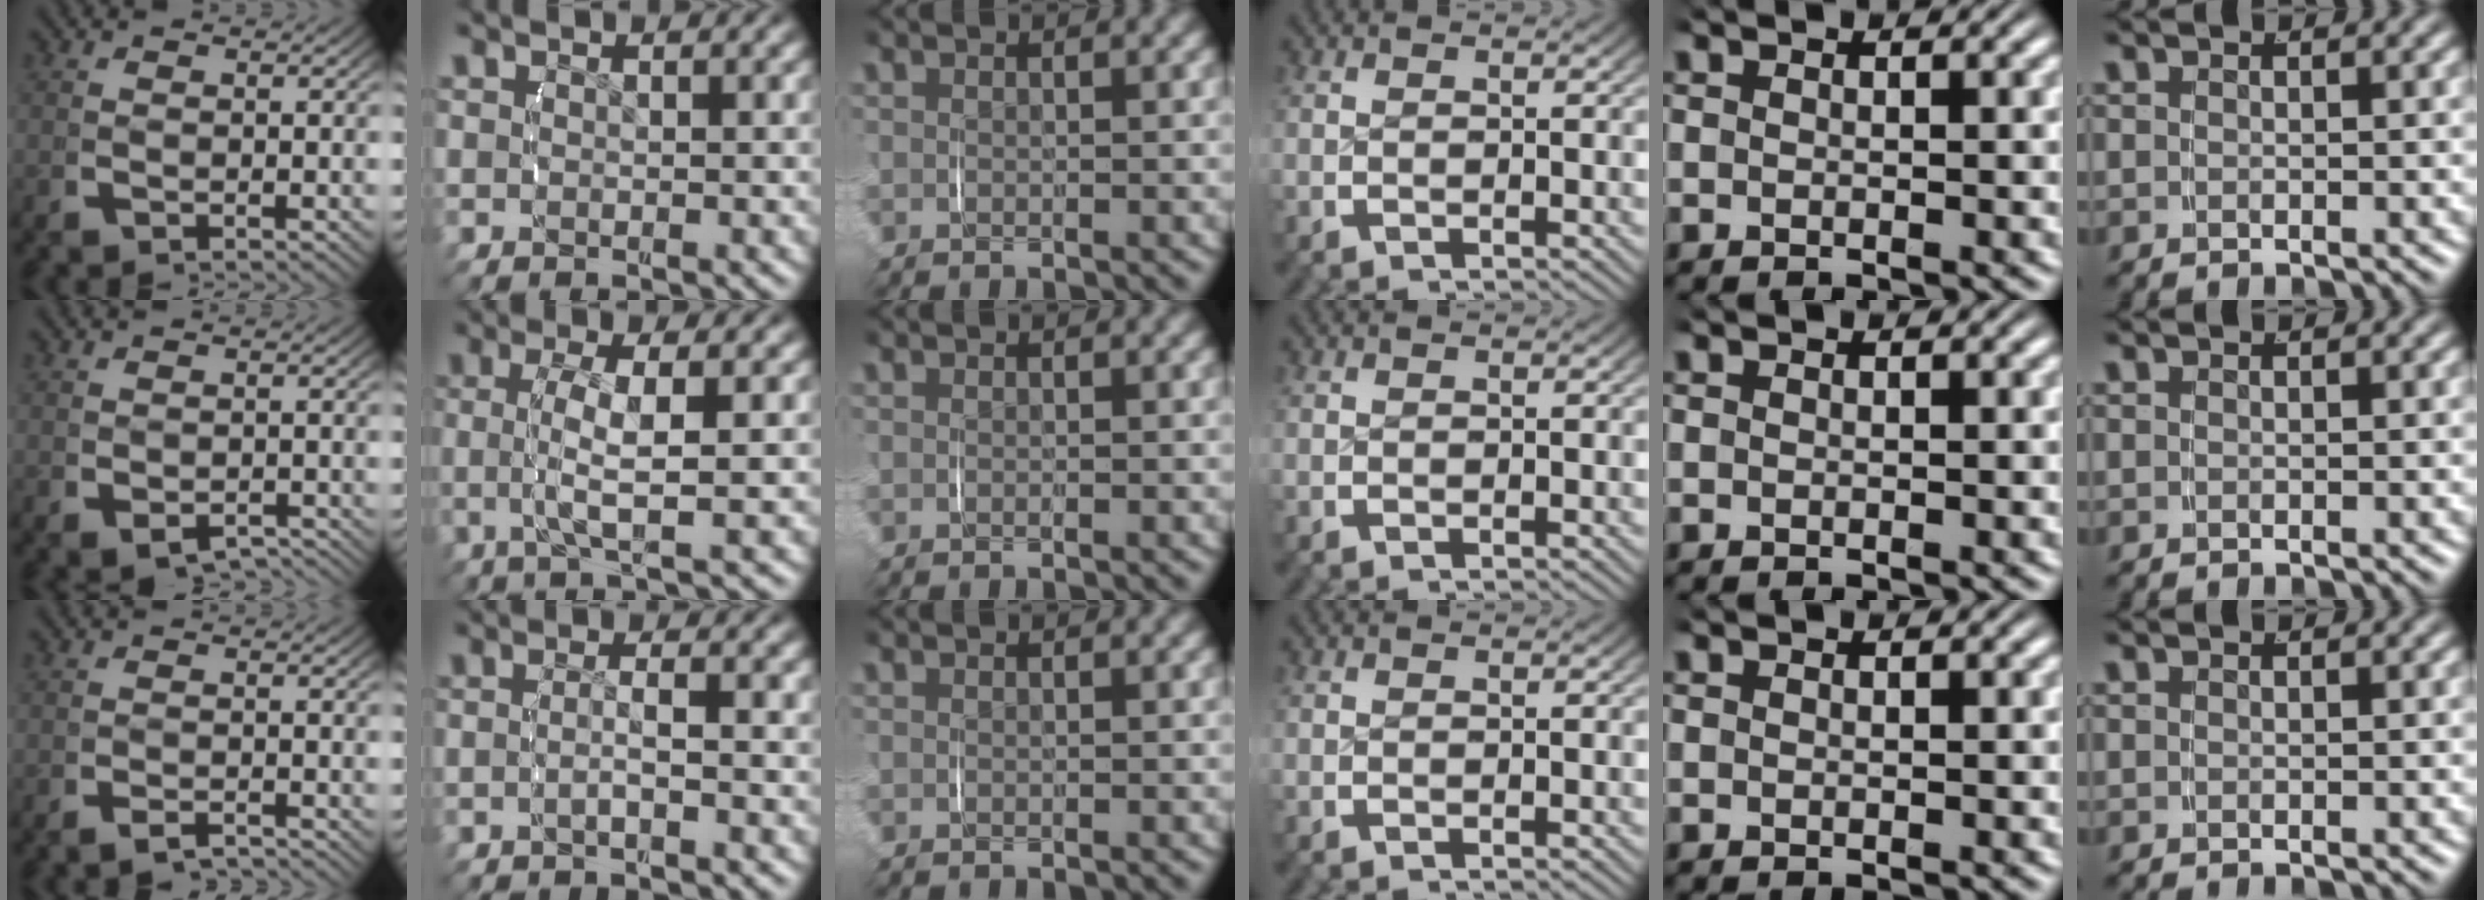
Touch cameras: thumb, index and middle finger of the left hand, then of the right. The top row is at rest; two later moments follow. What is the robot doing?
{"motion": "lift_and_place", "object": "toothpaste"}